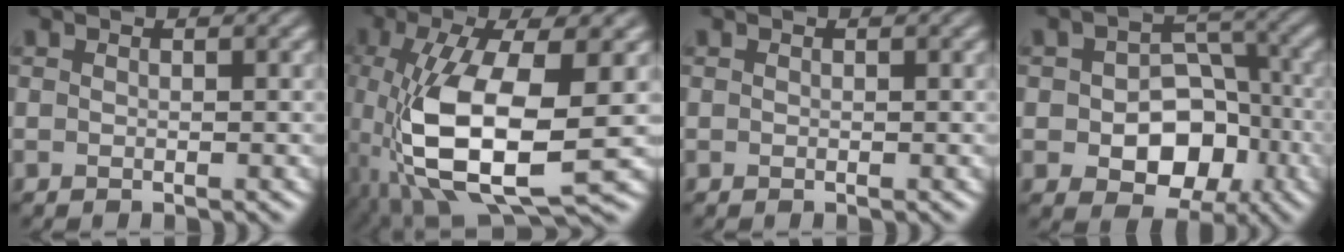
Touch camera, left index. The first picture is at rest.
{"total": 10.8, "force": [-1.5, 4.2, 9.8], "torque": [-0.201, -0.003, -0.029]}
{"total": 0.0}
{"total": 7.8, "force": [-2.1, 5.8, 4.8], "torque": [-0.040, -0.006, -0.035]}